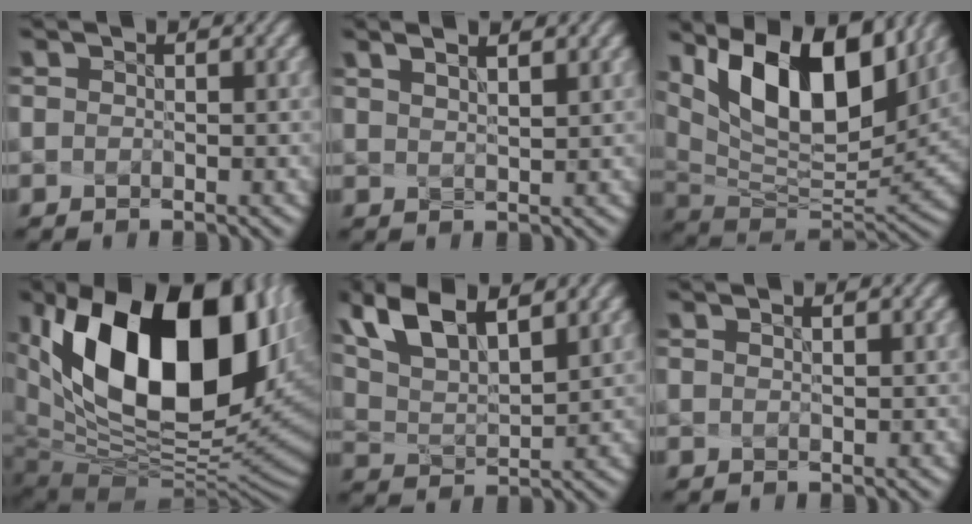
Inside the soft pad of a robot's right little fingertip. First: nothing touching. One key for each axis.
{"total": 3.5, "fx": 2.5, "fy": 0.6, "fz": 2.4, "tx": -0.031, "ty": 0.010, "tz": 0.034}
{"total": 12.6, "fx": 6.8, "fy": 4.9, "fz": 9.4, "tx": -0.159, "ty": 0.014, "tz": 0.121}
{"total": 18.1, "fx": 5.1, "fy": 10.0, "fz": 14.1, "tx": -0.223, "ty": -0.001, "tz": 0.101}
{"total": 7.8, "fx": 5.3, "fy": 2.4, "fz": 5.2, "tx": -0.114, "ty": 0.019, "tz": 0.093}
{"total": 0.9, "fx": 0.4, "fy": 0.0, "fz": 0.8, "tx": -0.018, "ty": -0.001, "tz": 0.016}